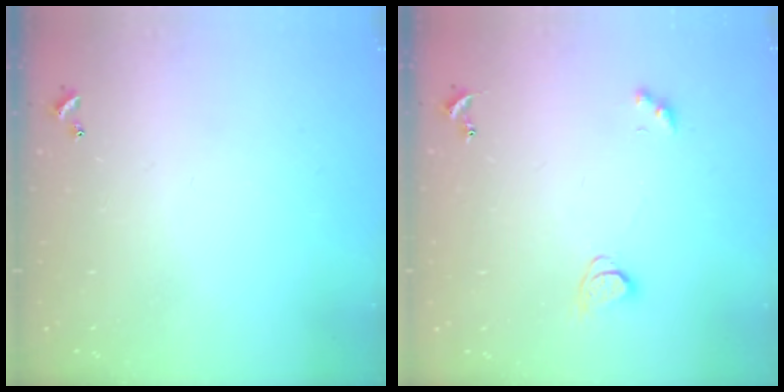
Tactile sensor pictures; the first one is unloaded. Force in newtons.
{"total": 1.9, "press": 1.9, "slide": 0.4}